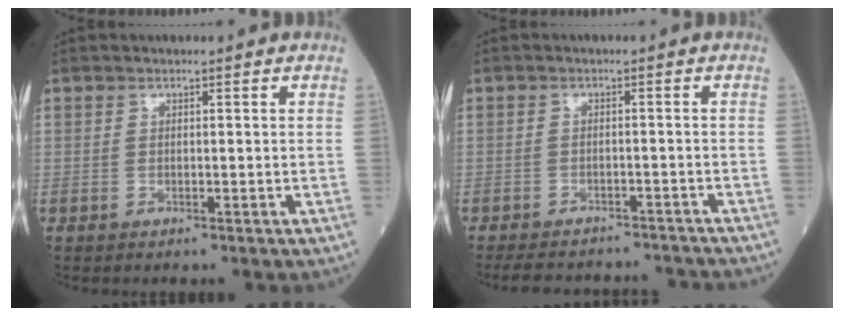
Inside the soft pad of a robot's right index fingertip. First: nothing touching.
{"total": 11.1, "force": [-10.2, 3.6, 2.4], "torque": [-0.043, 0.012, -0.123]}